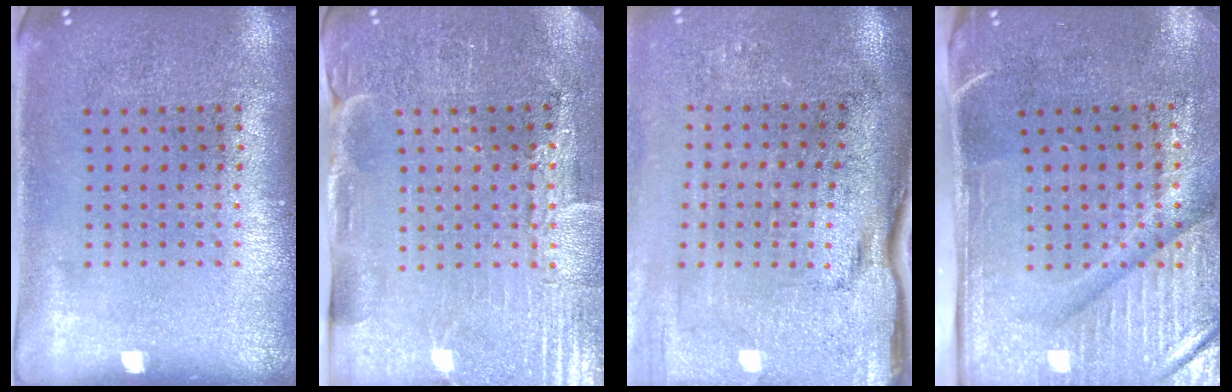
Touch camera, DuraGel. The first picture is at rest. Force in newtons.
{"total": 3.7, "press": 3.7, "slide": 0.6}
{"total": 4.5, "press": 3.7, "slide": 2.5}
{"total": 4.7, "press": 3.9, "slide": 2.6}